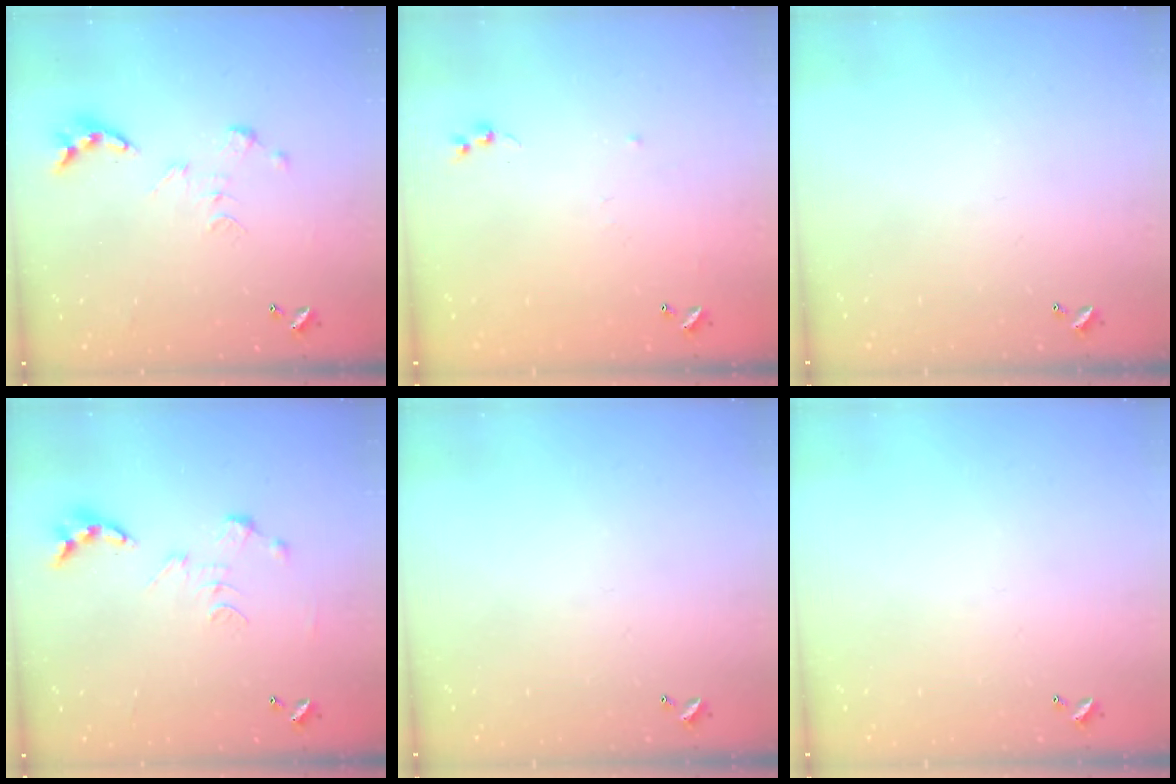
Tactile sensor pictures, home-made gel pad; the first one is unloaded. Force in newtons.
{"total": 5.8, "press": 5.7, "slide": 0.8}
{"total": 0.0}
{"total": 0.0}
{"total": 0.0}
{"total": 0.0}